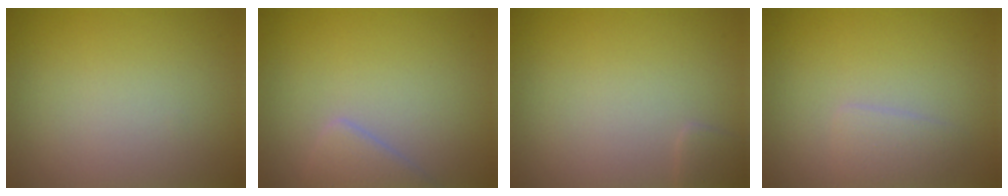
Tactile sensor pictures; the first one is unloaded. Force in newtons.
{"total": 2.4, "press": 2.4, "slide": 0.2}
{"total": 1.0, "press": 1.0, "slide": 0.1}
{"total": 1.6, "press": 1.6, "slide": 0.0}